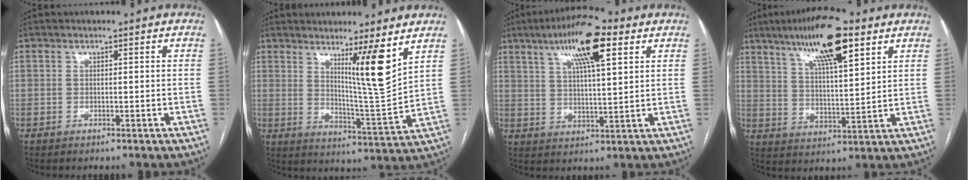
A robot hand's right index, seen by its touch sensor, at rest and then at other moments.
{"total": 9.3, "force": [5.2, -1.0, 7.6], "torque": [-0.121, -0.028, 0.090]}
{"total": 12.7, "force": [6.7, 2.5, 10.5], "torque": [-0.185, 0.019, 0.109]}
{"total": 14.0, "force": [8.4, 2.7, 10.8], "torque": [-0.191, 0.014, 0.143]}